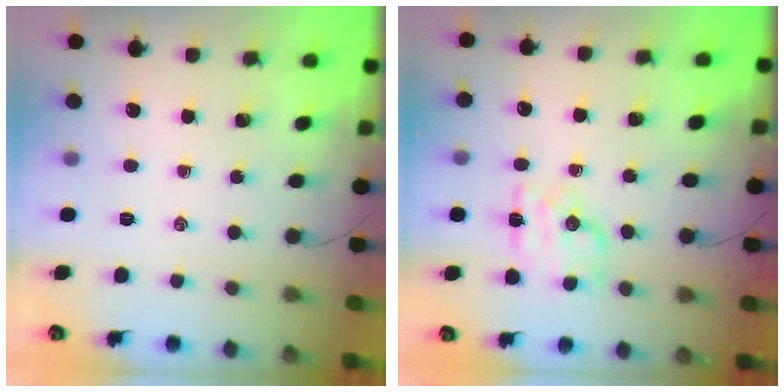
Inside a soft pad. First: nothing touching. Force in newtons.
{"total": 9.7, "press": 9.7, "slide": 0.2}